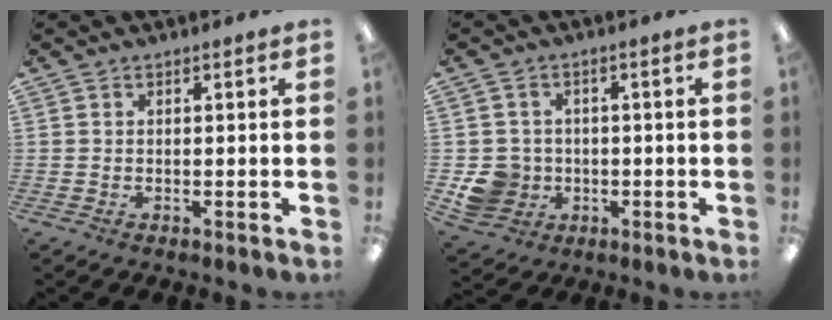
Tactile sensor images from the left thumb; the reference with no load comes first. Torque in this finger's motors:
{"motor_torque": [-0.05, 0.07, -0.02, -0.04, 0.01]}